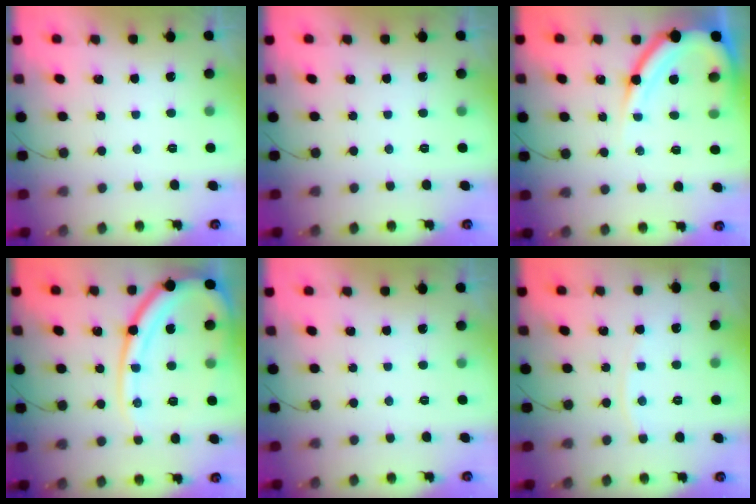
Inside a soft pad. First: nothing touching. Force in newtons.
{"total": 0.0}
{"total": 13.0, "press": 13.0, "slide": 1.0}
{"total": 16.1, "press": 16.0, "slide": 2.3}
{"total": 0.0}
{"total": 4.5, "press": 4.4, "slide": 0.5}